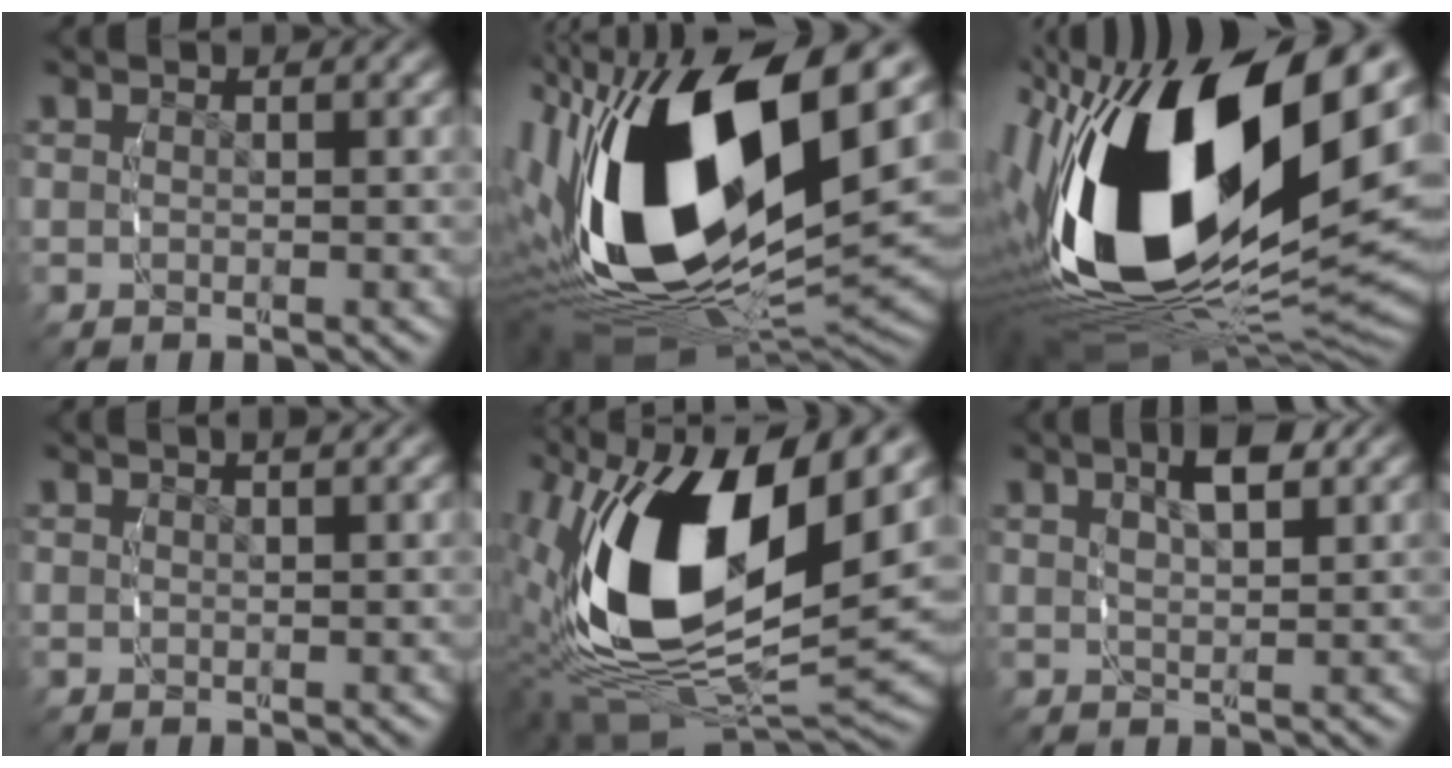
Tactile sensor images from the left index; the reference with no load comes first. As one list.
[{"total": 22.3, "force": [0.0, 12.3, 18.6], "torque": [-0.371, -0.026, 0.013]}, {"total": 25.3, "force": [0.2, 13.6, 21.3], "torque": [-0.401, -0.015, 0.012]}, {"total": 0.9, "force": [0.8, 0.0, 0.5], "torque": [-0.001, 0.004, 0.011]}, {"total": 17.9, "force": [0.9, 10.3, 14.6], "torque": [-0.308, -0.030, 0.024]}, {"total": 3.5, "force": [1.7, 1.3, 2.8], "torque": [-0.041, 0.010, 0.026]}]